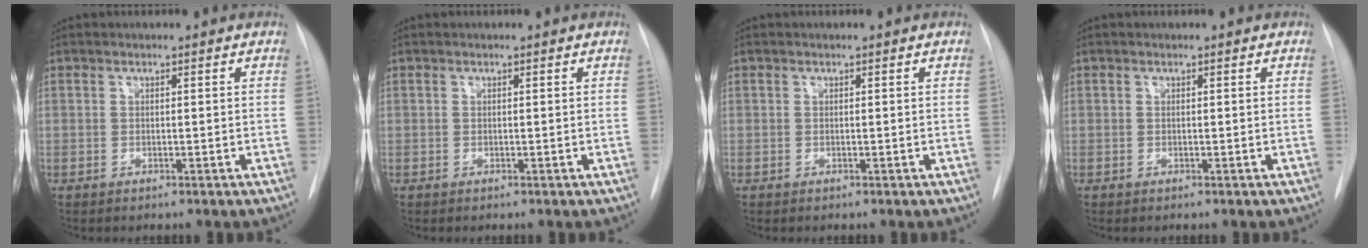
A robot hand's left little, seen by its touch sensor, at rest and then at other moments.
{"total": 0.0}
{"total": 0.0}
{"total": 0.0}